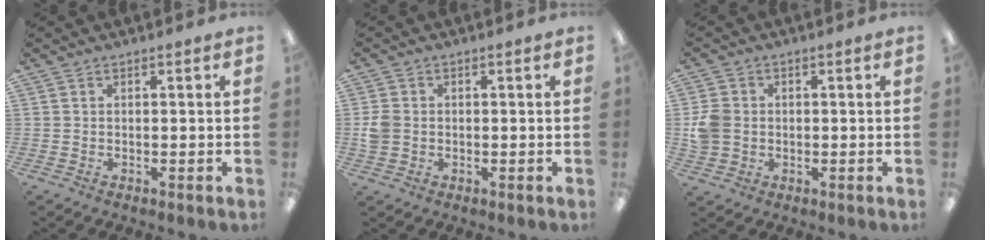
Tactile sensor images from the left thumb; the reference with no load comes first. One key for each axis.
{"total": 3.5, "fx": -0.2, "fy": 3.1, "fz": 1.7, "tx": -0.029, "ty": 0.007, "tz": -0.002}
{"total": 5.8, "fx": -0.2, "fy": 5.2, "fz": 2.5, "tx": -0.047, "ty": 0.011, "tz": 0.001}